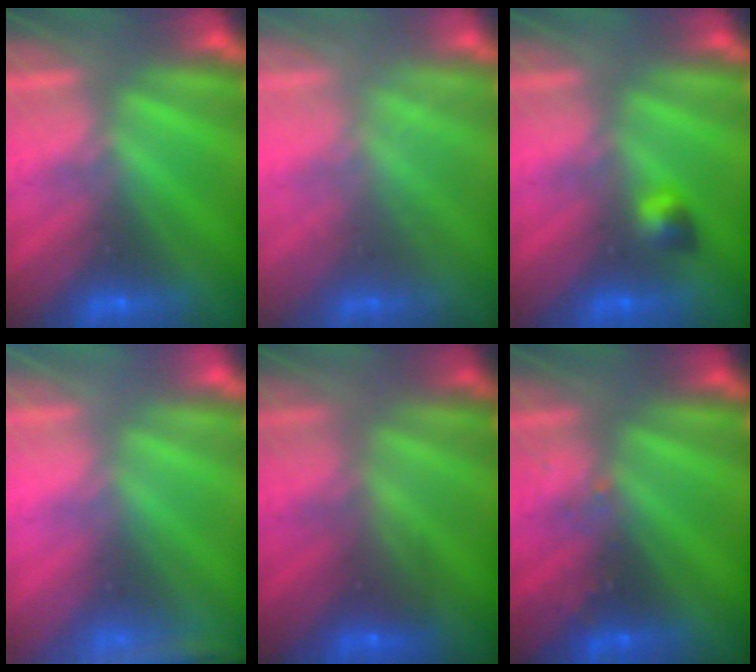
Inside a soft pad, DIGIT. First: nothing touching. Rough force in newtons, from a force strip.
{"total": 1.8}
{"total": 2.7}
{"total": 2.7}
{"total": 2.0}
{"total": 2.9}